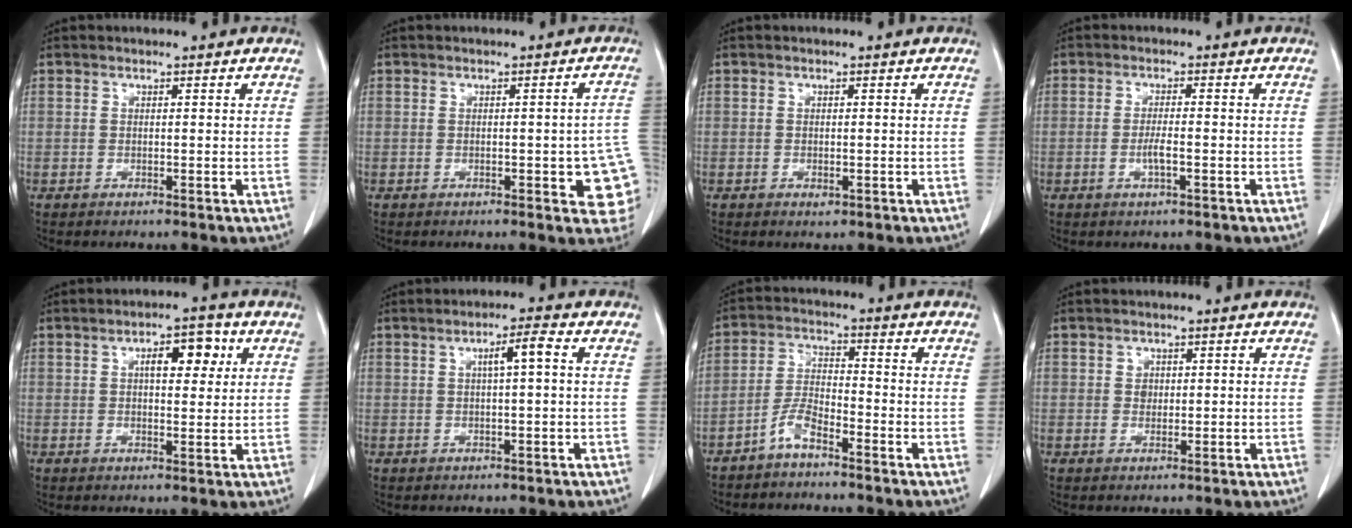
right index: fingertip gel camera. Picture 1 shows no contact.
{"total": 7.9, "force": [-2.0, 2.4, 7.3], "torque": [-0.064, 0.005, -0.025]}
{"total": 0.8, "force": [-0.3, 0.5, 0.5], "torque": [-0.005, -0.001, -0.002]}
{"total": 2.6, "force": [-0.8, 0.4, 2.4], "torque": [-0.049, 0.000, -0.017]}
{"total": 6.1, "force": [2.1, 2.6, 5.1], "torque": [-0.077, 0.014, 0.031]}
{"total": 3.6, "force": [0.8, 0.2, 3.5], "torque": [-0.059, 0.007, 0.012]}
{"total": 4.4, "force": [-3.5, 1.2, 2.5], "torque": [-0.056, 0.004, -0.071]}
{"total": 1.5, "force": [0.2, 1.4, 0.7], "torque": [-0.010, 0.001, 0.004]}